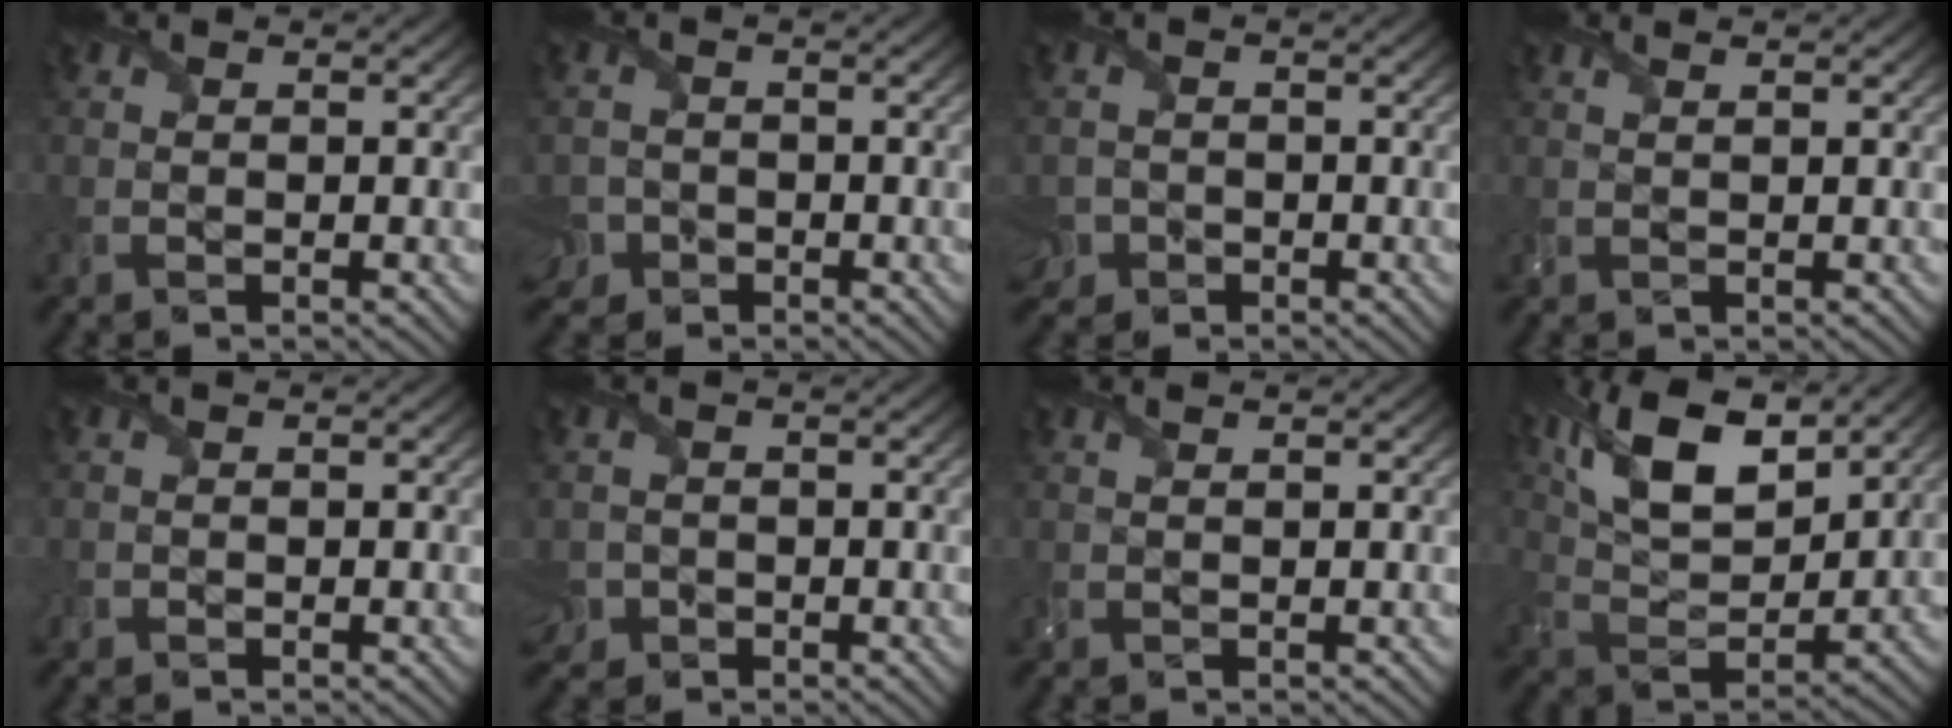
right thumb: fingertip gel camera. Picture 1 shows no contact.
{"total": 3.5, "force": [-2.1, 2.7, 0.9], "torque": [-0.025, -0.004, -0.041]}
{"total": 3.1, "force": [-1.8, 2.5, 0.8], "torque": [-0.024, -0.006, -0.037]}
{"total": 0.9, "force": [0.7, 0.1, 0.6], "torque": [-0.018, 0.001, 0.012]}
{"total": 0.6, "force": [-0.4, 0.5, 0.0], "torque": [0.000, -0.005, -0.008]}
{"total": 2.8, "force": [-1.4, 2.2, 0.7], "torque": [-0.028, -0.012, -0.030]}
{"total": 0.6, "force": [0.5, 0.1, 0.4], "torque": [-0.015, 0.003, 0.007]}
{"total": 14.1, "force": [8.4, 5.9, 9.8], "torque": [-0.209, 0.017, 0.136]}